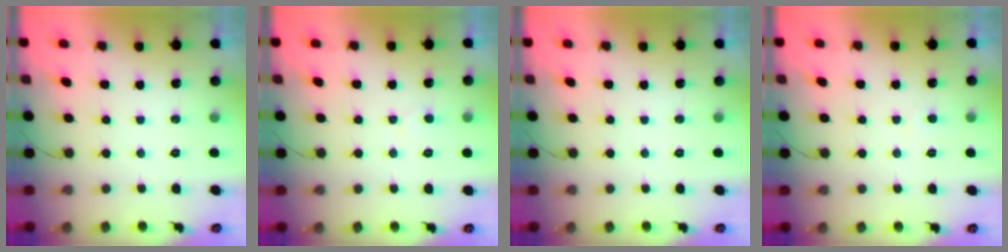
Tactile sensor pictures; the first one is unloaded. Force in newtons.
{"total": 2.6, "press": 2.6, "slide": 0.2}
{"total": 0.0}
{"total": 2.6, "press": 2.6, "slide": 0.3}